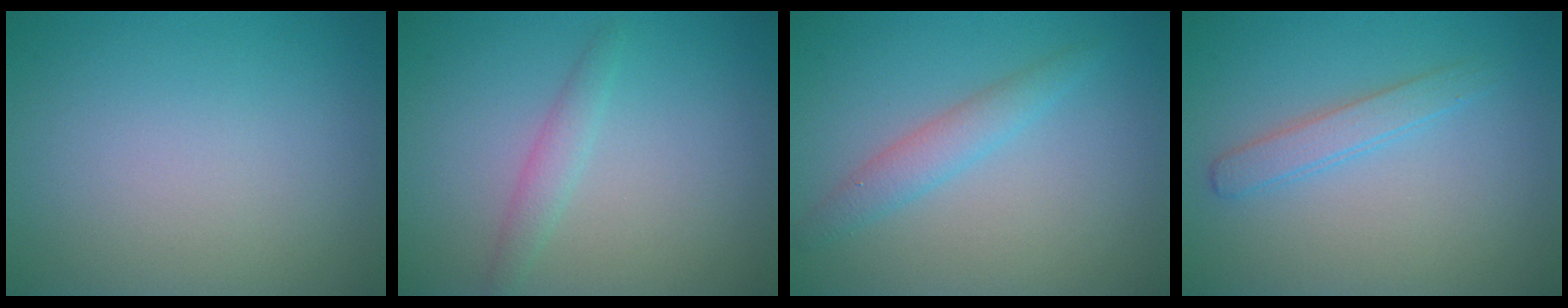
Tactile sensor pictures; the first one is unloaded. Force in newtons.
{"total": 1.5, "press": 1.5, "slide": 0.1}
{"total": 2.2, "press": 2.2, "slide": 0.1}
{"total": 1.9, "press": 1.9, "slide": 0.1}